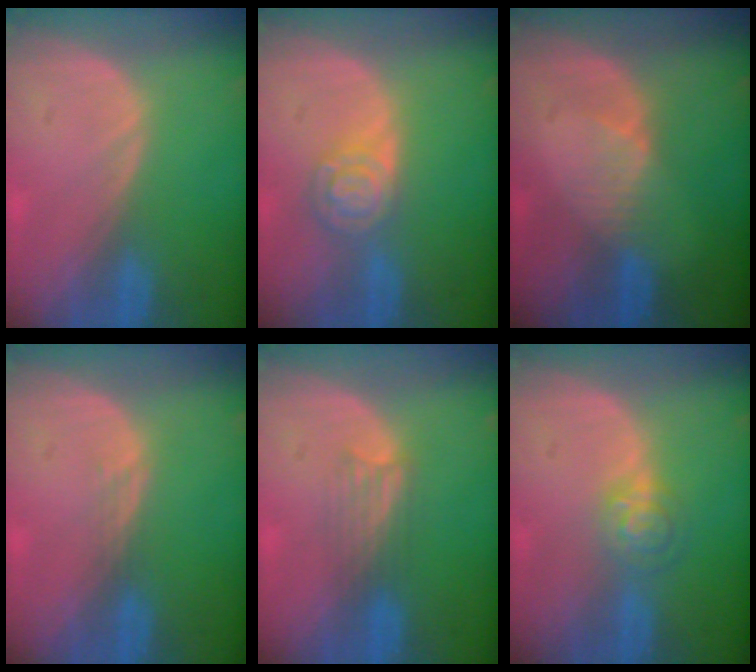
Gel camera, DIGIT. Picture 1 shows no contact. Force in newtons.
{"total": 5.4, "press": 4.8, "slide": 2.5}
{"total": 2.7, "press": 2.7, "slide": 0.3}
{"total": 1.1, "press": 0.9, "slide": 0.7}
{"total": 3.2, "press": 2.9, "slide": 1.5}
{"total": 4.1, "press": 3.7, "slide": 1.7}